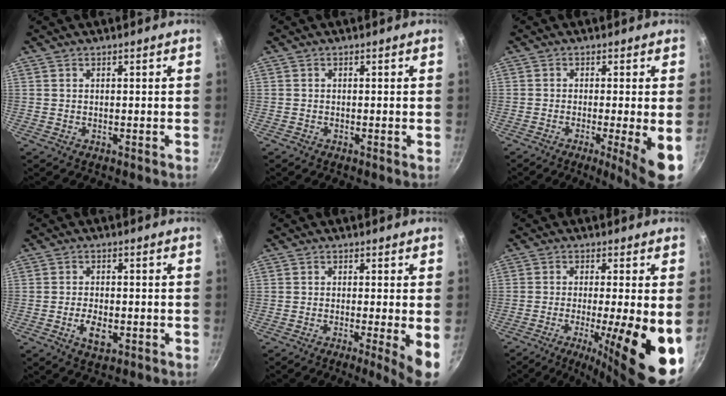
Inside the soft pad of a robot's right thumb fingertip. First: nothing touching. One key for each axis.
{"total": 0.0}
{"total": 8.1, "fx": -2.1, "fy": 0.7, "fz": 7.8, "tx": -0.112, "ty": -0.005, "tz": -0.030}
{"total": 5.1, "fx": -1.6, "fy": 2.8, "fz": 3.9, "tx": -0.070, "ty": 0.007, "tz": -0.027}
{"total": 6.2, "fx": -1.2, "fy": 0.5, "fz": 6.1, "tx": -0.084, "ty": -0.008, "tz": -0.019}
{"total": 16.4, "fx": -4.1, "fy": 3.3, "fz": 15.6, "tx": -0.219, "ty": -0.008, "tz": -0.058}